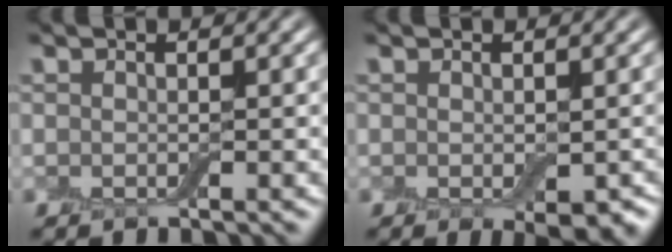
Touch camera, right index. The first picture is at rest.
{"total": 2.6, "force": [-0.8, 1.1, 2.2], "torque": [-0.026, -0.011, -0.005]}